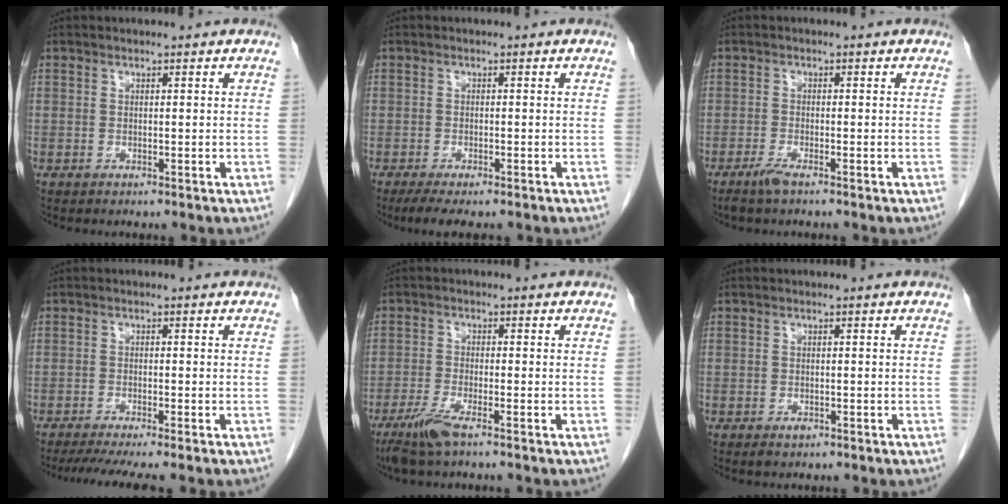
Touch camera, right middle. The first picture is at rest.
{"total": 4.7, "force": [-3.5, 1.1, 2.9], "torque": [-0.050, -0.014, -0.053]}
{"total": 2.1, "force": [-1.6, 0.1, 1.3], "torque": [-0.035, -0.004, -0.033]}
{"total": 6.1, "force": [-5.0, -0.4, 3.5], "torque": [-0.051, -0.016, -0.080]}
{"total": 4.6, "force": [-3.2, 0.4, 3.3], "torque": [-0.077, -0.012, -0.064]}
{"total": 0.8, "force": [-0.5, 0.5, 0.4], "torque": [-0.008, 0.001, -0.004]}